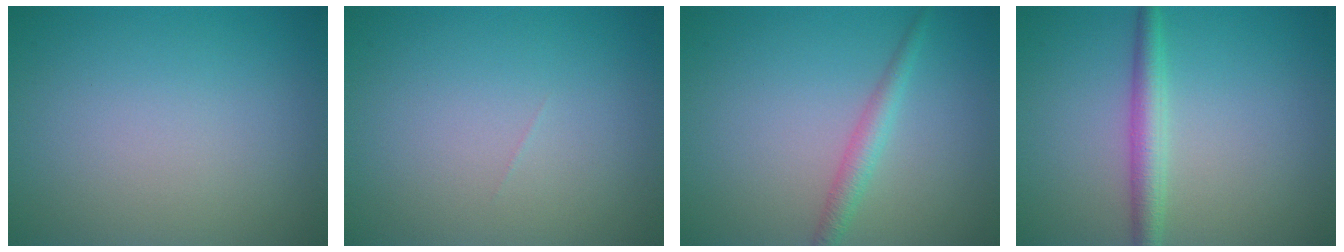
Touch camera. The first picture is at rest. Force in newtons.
{"total": 0.0}
{"total": 1.9, "press": 1.9, "slide": 0.1}
{"total": 2.7, "press": 2.7, "slide": 0.1}